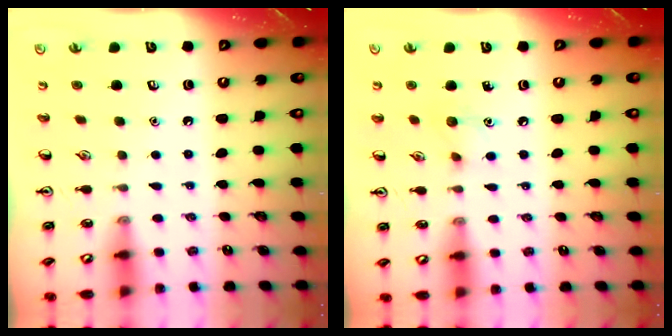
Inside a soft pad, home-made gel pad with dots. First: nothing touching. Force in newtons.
{"total": 5.7, "press": 5.4, "slide": 1.9}